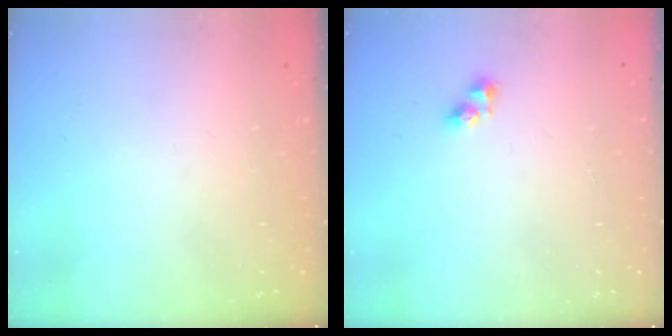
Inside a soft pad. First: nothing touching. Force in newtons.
{"total": 4.1, "press": 4.1, "slide": 0.5}